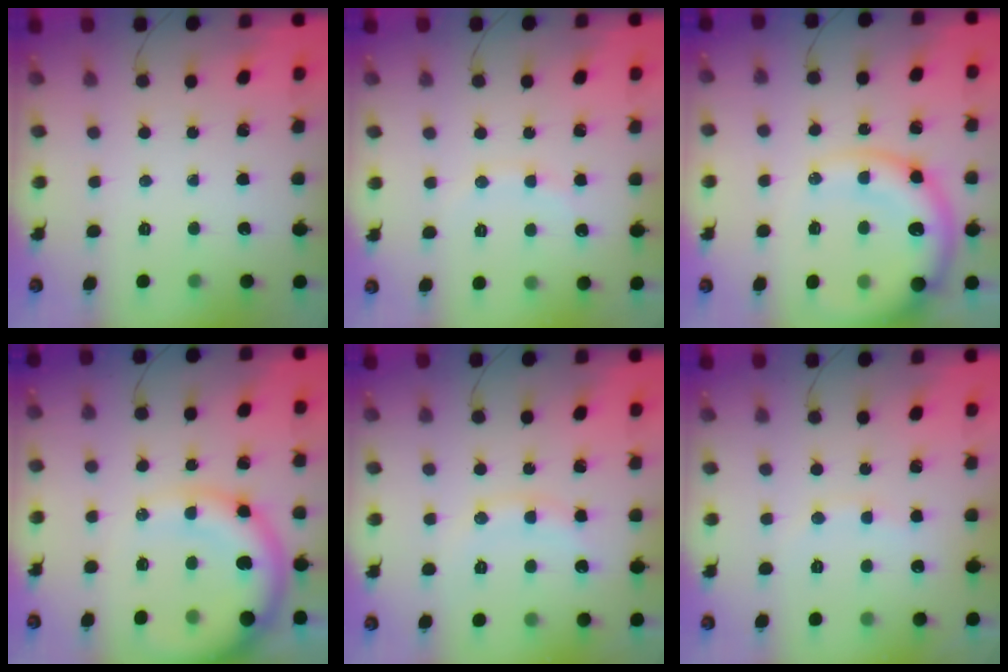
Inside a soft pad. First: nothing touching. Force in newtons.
{"total": 5.7, "press": 5.5, "slide": 1.7}
{"total": 16.3, "press": 15.9, "slide": 3.7}
{"total": 14.9, "press": 14.5, "slide": 3.5}
{"total": 8.9, "press": 8.8, "slide": 0.8}
{"total": 7.6, "press": 7.4, "slide": 1.5}